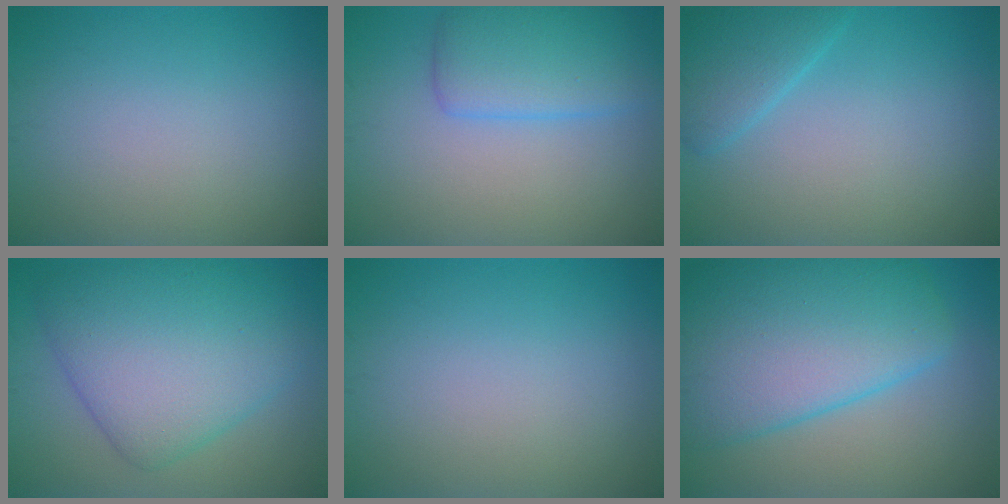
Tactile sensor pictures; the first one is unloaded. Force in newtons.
{"total": 4.6, "press": 4.6, "slide": 0.2}
{"total": 3.0, "press": 3.0, "slide": 0.2}
{"total": 9.0, "press": 9.0, "slide": 0.1}
{"total": 0.0}
{"total": 10.6, "press": 10.5, "slide": 0.4}